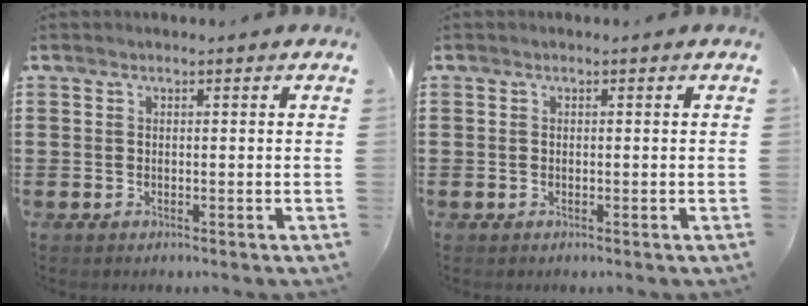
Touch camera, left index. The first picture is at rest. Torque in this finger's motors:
{"motor_torque": [-0.09, -0.02, -0.02, -0.01]}